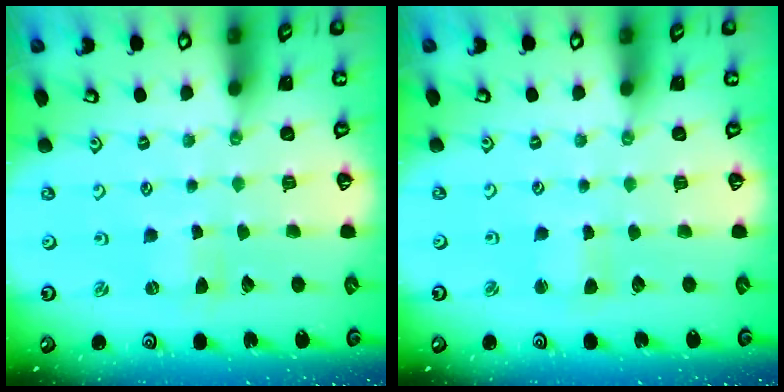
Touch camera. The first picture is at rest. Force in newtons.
{"total": 1.7, "press": 1.7, "slide": 0.2}